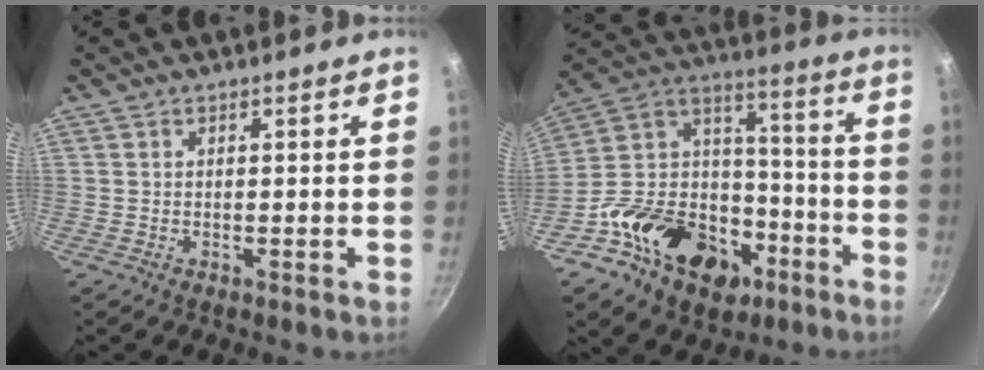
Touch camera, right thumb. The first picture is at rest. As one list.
[{"total": 25.0, "force": [-12.0, 17.0, 13.9], "torque": [-0.205, 0.083, -0.191]}]